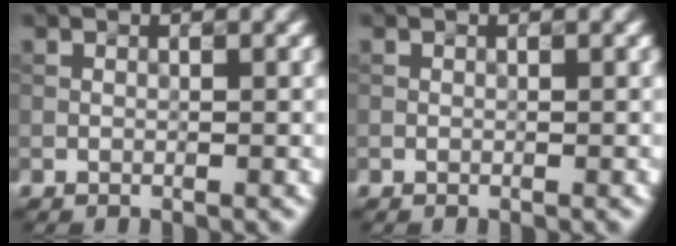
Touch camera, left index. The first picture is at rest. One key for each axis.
{"total": 0.0}